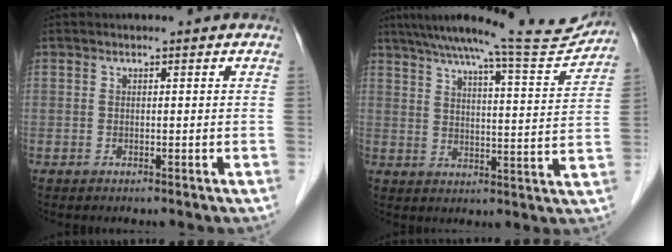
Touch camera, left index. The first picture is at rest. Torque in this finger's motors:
{"motor_torque": [-0.12, -1.67, 0.28, 0.08]}